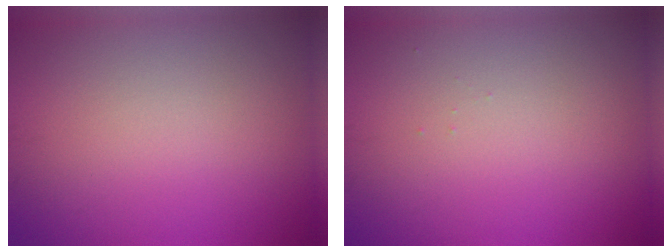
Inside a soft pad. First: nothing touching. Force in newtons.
{"total": 0.0}